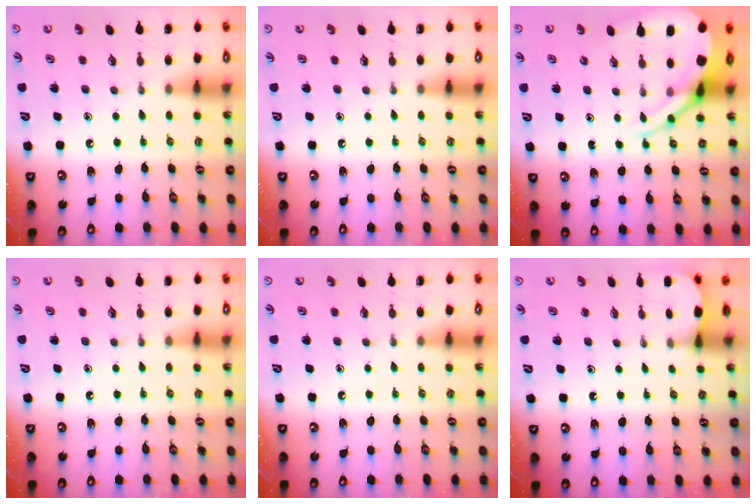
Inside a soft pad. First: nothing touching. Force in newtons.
{"total": 0.0}
{"total": 8.8, "press": 8.7, "slide": 0.9}
{"total": 0.0}
{"total": 0.0}
{"total": 2.6, "press": 2.6, "slide": 0.3}